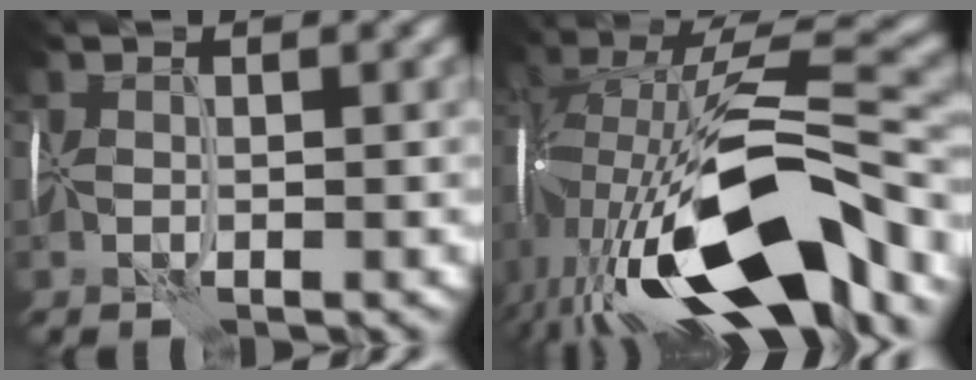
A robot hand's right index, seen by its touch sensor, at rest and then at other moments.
{"total": 15.8, "force": [-5.2, 6.3, 13.5], "torque": [-0.243, 0.000, -0.085]}